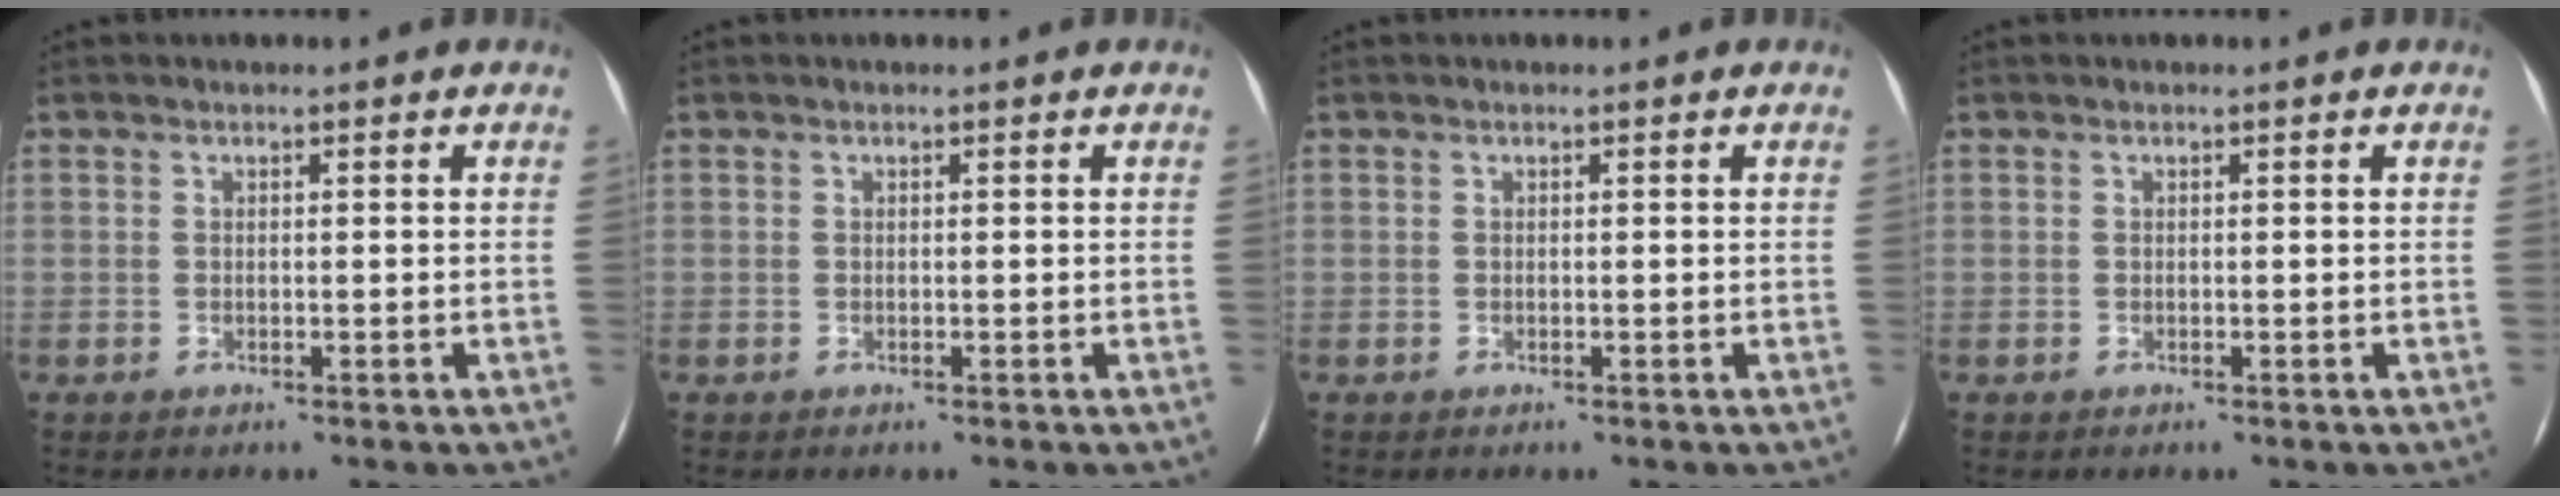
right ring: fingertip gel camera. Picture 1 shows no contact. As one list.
[{"total": 0.0}, {"total": 0.0}, {"total": 0.0}]